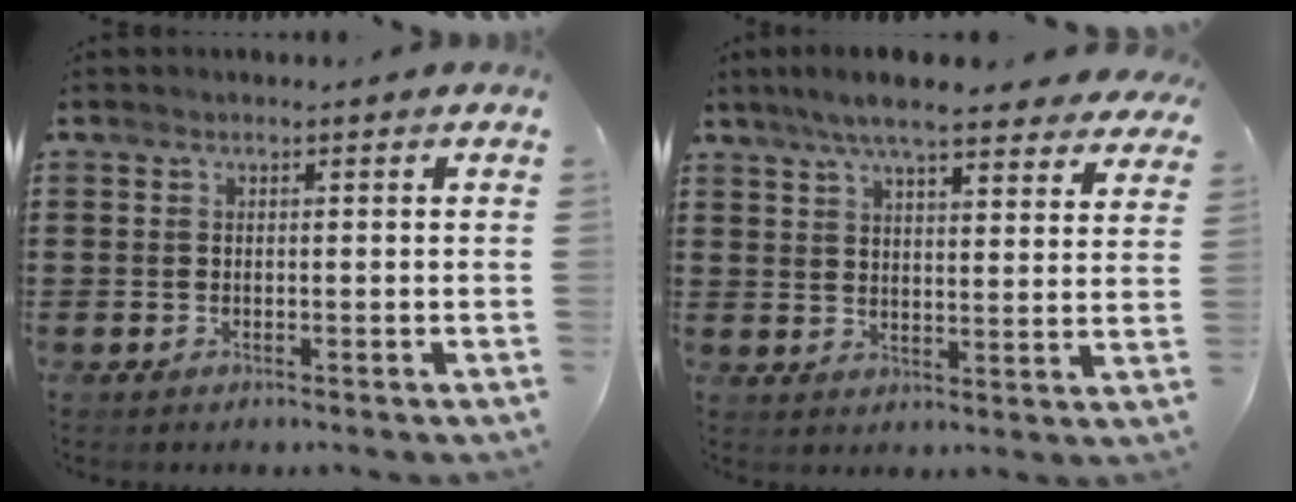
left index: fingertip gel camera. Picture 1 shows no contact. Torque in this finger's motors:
{"motor_torque": [2.14, 0.00, 0.47, 0.21]}